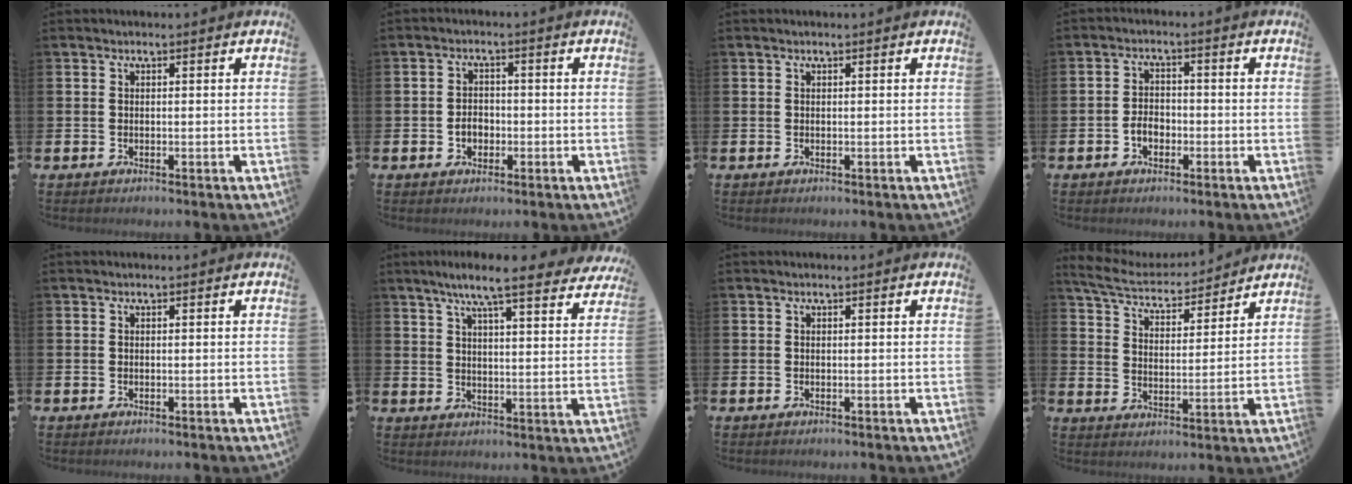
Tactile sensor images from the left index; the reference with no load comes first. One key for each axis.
{"total": 2.4, "fx": -0.8, "fy": 1.9, "fz": 1.3, "tx": -0.015, "ty": 0.001, "tz": -0.021}
{"total": 0.0}
{"total": 2.6, "fx": -1.1, "fy": 1.9, "fz": 1.4, "tx": -0.018, "ty": 0.000, "tz": -0.026}
{"total": 0.0}
{"total": 8.5, "fx": 7.4, "fy": 0.8, "fz": 4.0, "tx": -0.081, "ty": -0.037, "tz": 0.126}
{"total": 0.0}
{"total": 6.4, "fx": 6.0, "fy": 1.6, "fz": 1.5, "tx": -0.062, "ty": -0.039, "tz": 0.104}